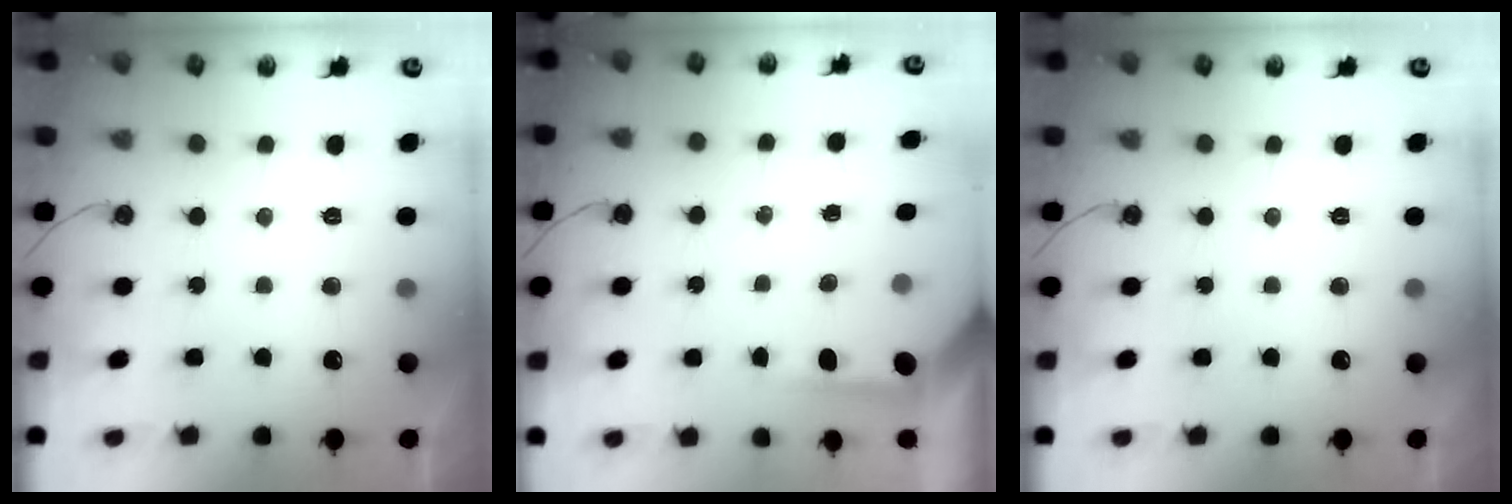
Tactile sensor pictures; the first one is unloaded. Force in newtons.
{"total": 3.8, "press": 3.7, "slide": 0.5}
{"total": 0.0}